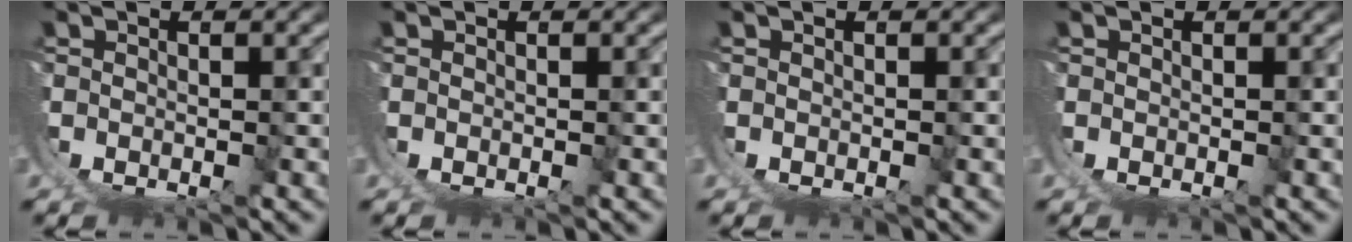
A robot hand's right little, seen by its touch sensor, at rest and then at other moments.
{"total": 0.0}
{"total": 0.0}
{"total": 0.0}